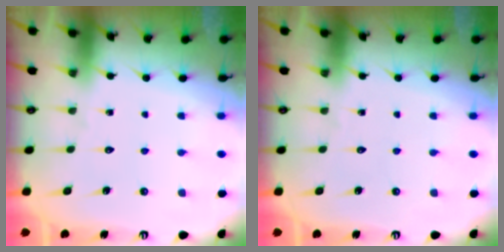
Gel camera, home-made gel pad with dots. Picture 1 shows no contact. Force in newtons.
{"total": 0.0}